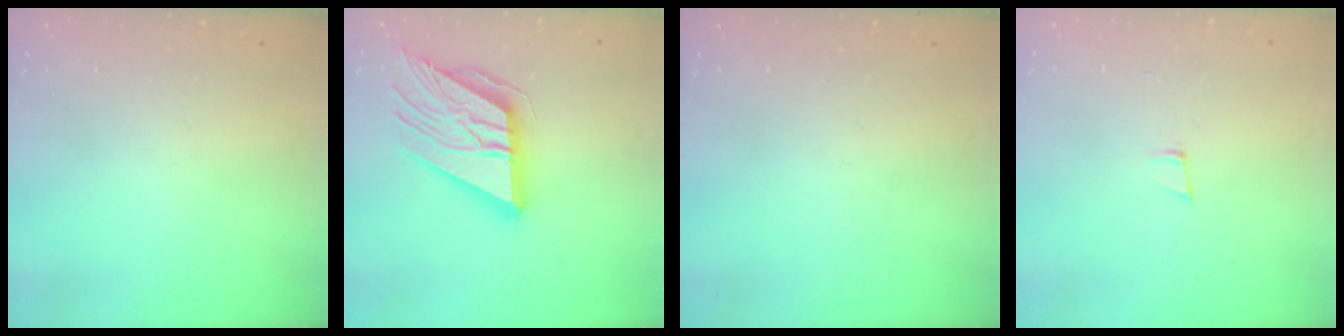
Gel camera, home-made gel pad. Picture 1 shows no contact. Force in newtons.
{"total": 18.2, "press": 18.1, "slide": 2.0}
{"total": 0.0}
{"total": 5.8, "press": 4.7, "slide": 3.4}